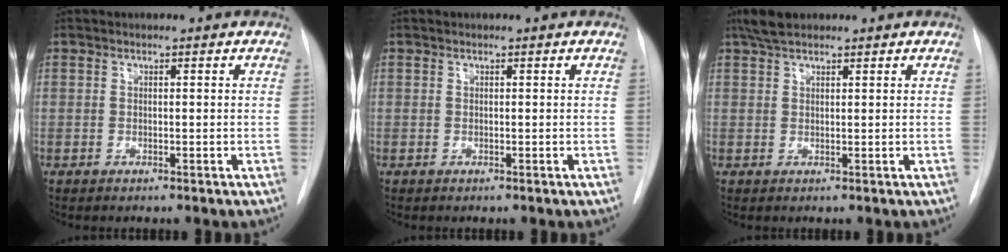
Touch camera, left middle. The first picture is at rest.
{"total": 0.0}
{"total": 3.4, "force": [2.7, 1.2, 1.6], "torque": [-0.035, 0.015, 0.050]}